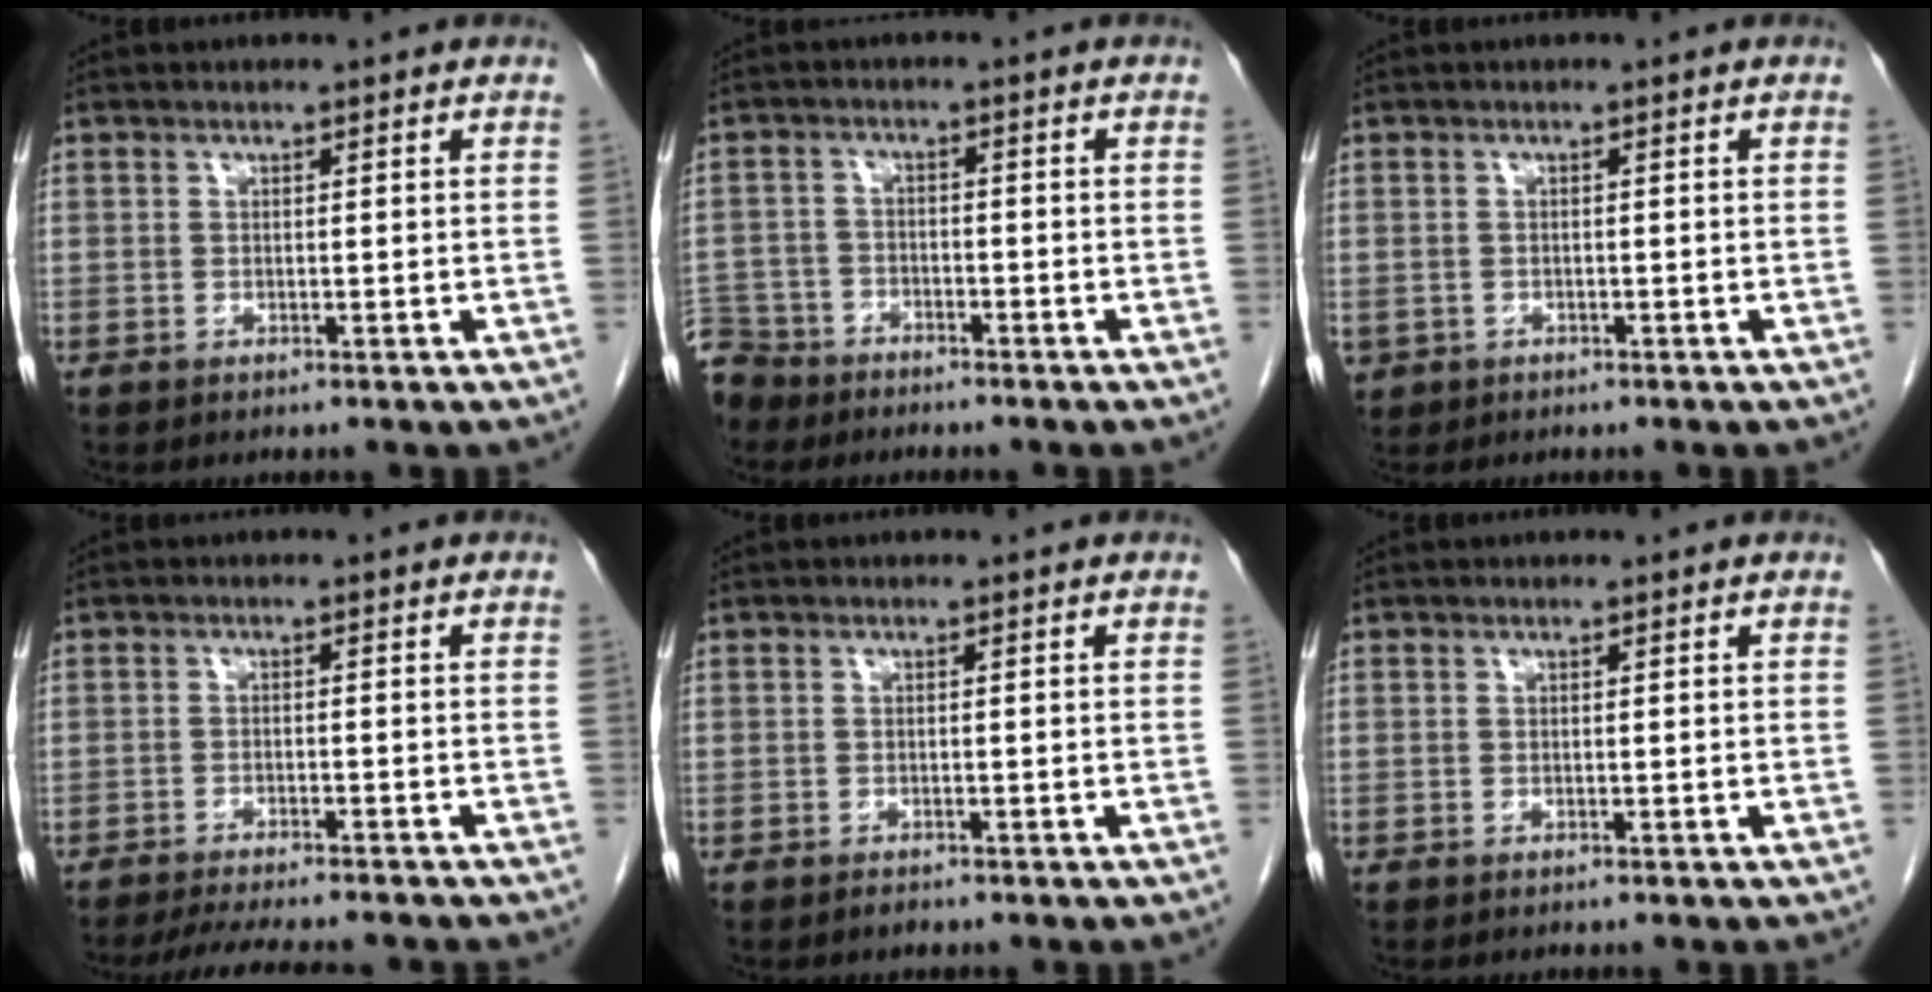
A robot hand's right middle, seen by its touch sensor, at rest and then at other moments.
{"total": 7.8, "force": [-6.6, 4.1, 0.4], "torque": [-0.022, -0.001, -0.125]}
{"total": 2.3, "force": [-1.2, 1.9, 0.3], "torque": [-0.008, 0.002, -0.019]}
{"total": 10.8, "force": [-9.7, 1.3, 4.5], "torque": [-0.067, -0.014, -0.132]}
{"total": 0.7, "force": [-0.6, 0.3, 0.2], "torque": [-0.008, -0.002, -0.008]}
{"total": 0.0}